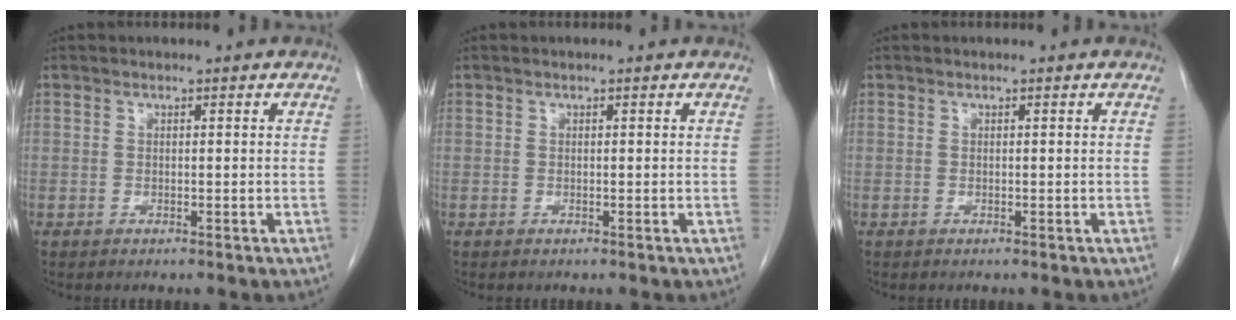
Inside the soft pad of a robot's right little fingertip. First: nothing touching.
{"total": 0.0}
{"total": 0.0}